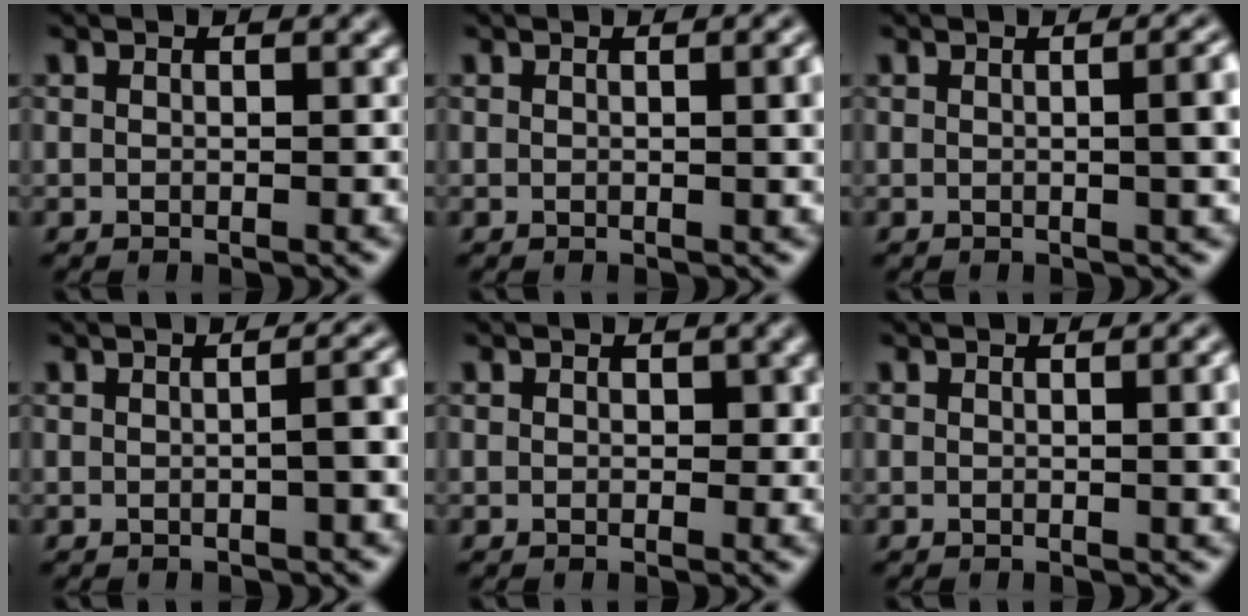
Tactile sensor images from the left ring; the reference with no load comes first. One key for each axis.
{"total": 2.4, "fx": 0.2, "fy": 0.7, "fz": 2.3, "tx": -0.023, "ty": 0.003, "tz": -0.001}
{"total": 4.8, "fx": 0.2, "fy": 1.9, "fz": 4.4, "tx": -0.030, "ty": 0.011, "tz": 0.003}
{"total": 3.2, "fx": 0.0, "fy": 1.2, "fz": 2.9, "tx": -0.015, "ty": 0.014, "tz": -0.001}
{"total": 0.9, "fx": 0.2, "fy": 0.7, "fz": 0.5, "tx": -0.004, "ty": -0.003, "tz": 0.001}
{"total": 2.6, "fx": 0.3, "fy": 0.8, "fz": 2.5, "tx": -0.024, "ty": 0.004, "tz": -0.001}